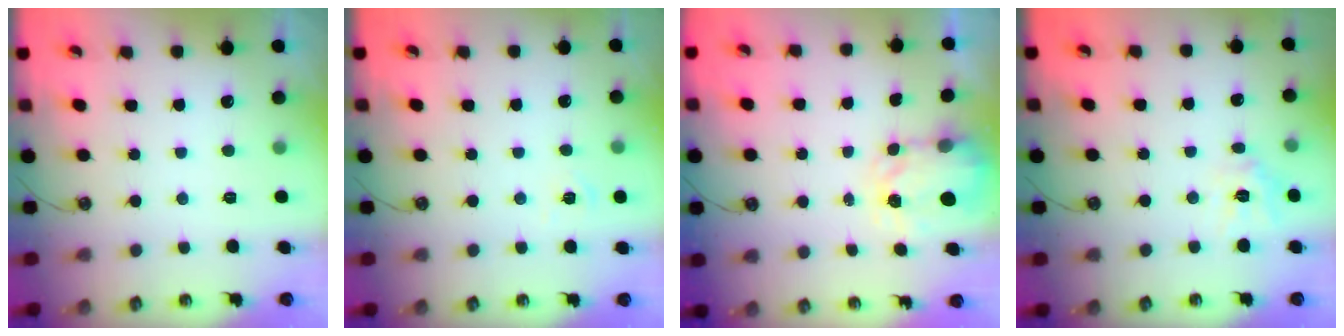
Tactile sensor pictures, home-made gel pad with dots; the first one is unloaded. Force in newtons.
{"total": 5.7, "press": 5.7, "slide": 0.5}
{"total": 3.6, "press": 3.6, "slide": 0.6}
{"total": 10.1, "press": 10.1, "slide": 0.6}